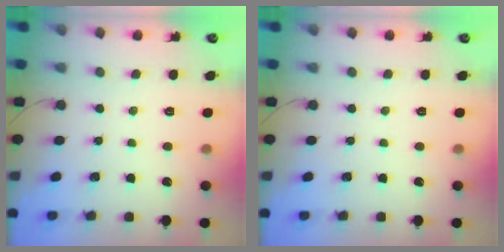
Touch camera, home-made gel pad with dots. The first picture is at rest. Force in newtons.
{"total": 0.0}